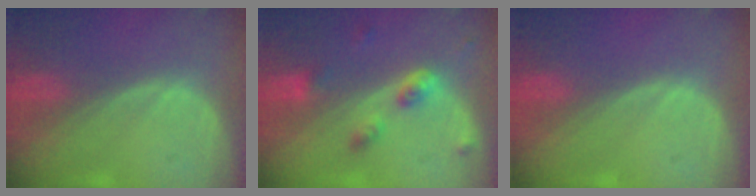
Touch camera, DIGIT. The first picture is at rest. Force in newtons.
{"total": 4.2, "press": 4.1, "slide": 0.8}
{"total": 0.0}